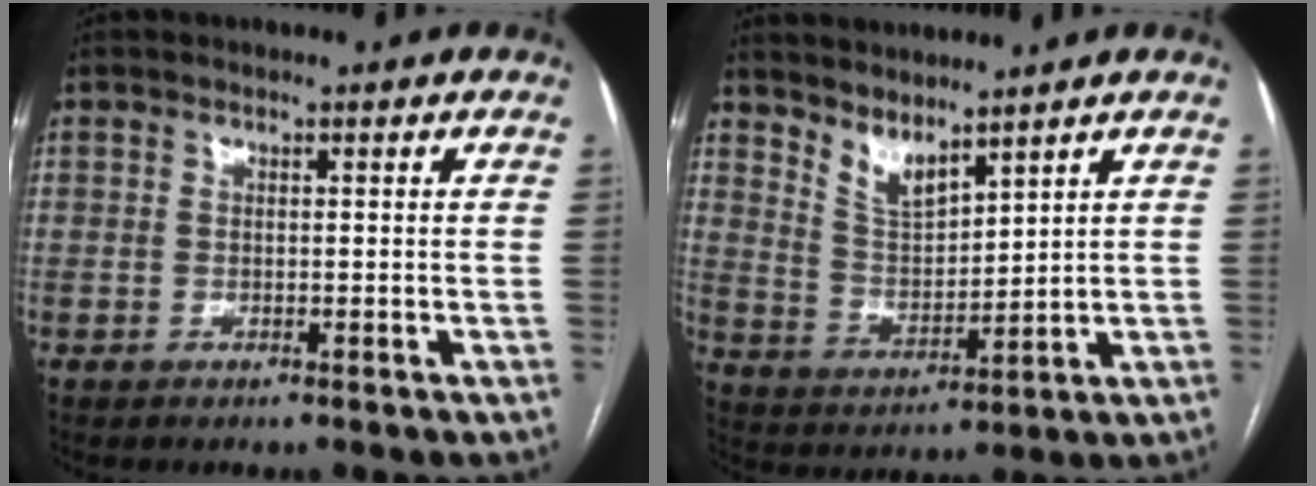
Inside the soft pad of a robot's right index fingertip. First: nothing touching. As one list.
[{"total": 5.7, "force": [5.1, 1.0, 2.4], "torque": [-0.054, -0.008, 0.115]}]